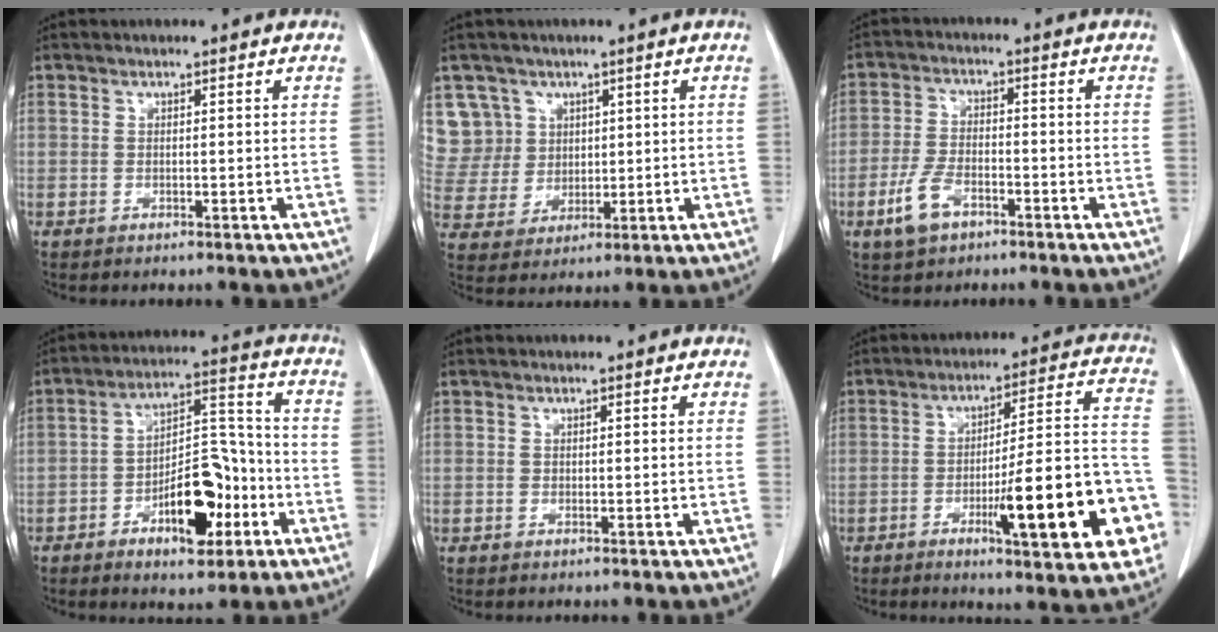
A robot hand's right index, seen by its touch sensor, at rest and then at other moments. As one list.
[{"total": 8.1, "force": [3.7, 7.2, -0.1], "torque": [-0.001, 0.026, 0.088]}, {"total": 6.2, "force": [-3.5, 3.1, 4.1], "torque": [-0.097, 0.000, -0.064]}, {"total": 12.5, "force": [-5.2, 5.1, 10.2], "torque": [-0.166, 0.024, -0.076]}, {"total": 0.0}, {"total": 19.2, "force": [-6.7, 2.7, 17.8], "torque": [-0.203, 0.018, -0.086]}]